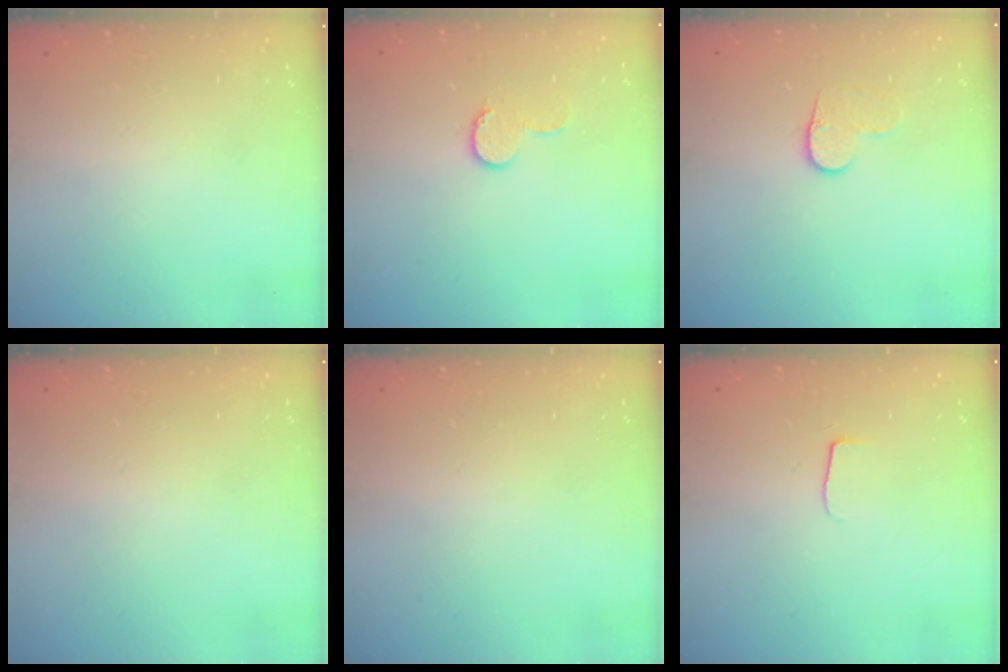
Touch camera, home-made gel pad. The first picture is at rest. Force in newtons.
{"total": 6.9, "press": 6.8, "slide": 0.7}
{"total": 7.0, "press": 7.0, "slide": 0.7}
{"total": 0.5, "press": 0.5, "slide": 0.1}
{"total": 0.6, "press": 0.6, "slide": 0.2}
{"total": 5.1, "press": 5.0, "slide": 0.6}